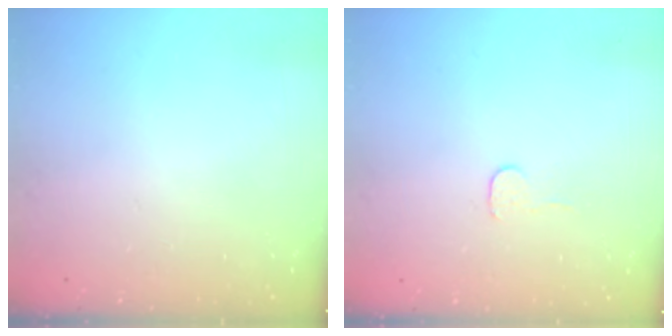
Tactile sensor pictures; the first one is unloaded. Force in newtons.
{"total": 3.4, "press": 3.4, "slide": 0.3}